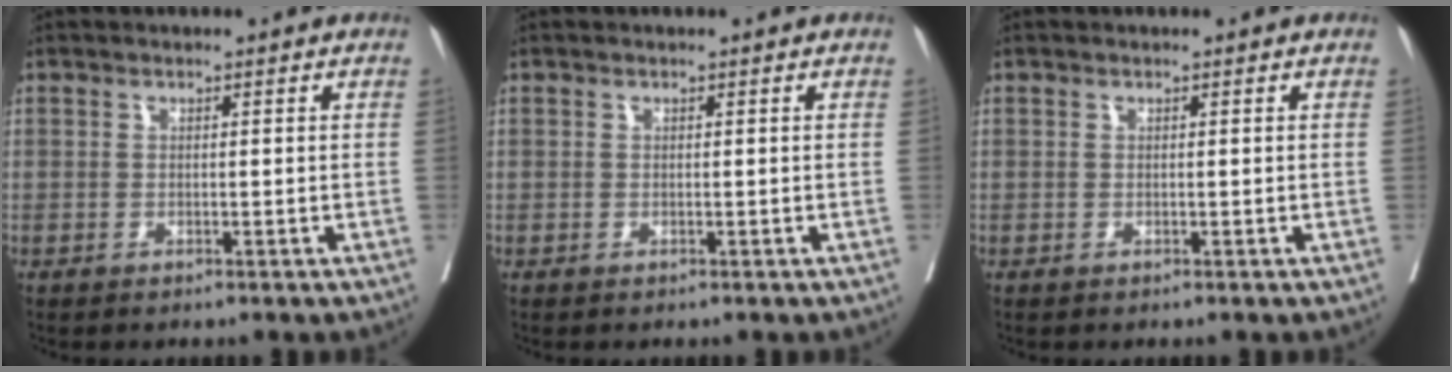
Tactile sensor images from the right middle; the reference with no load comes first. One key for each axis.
{"total": 0.0}
{"total": 0.0}